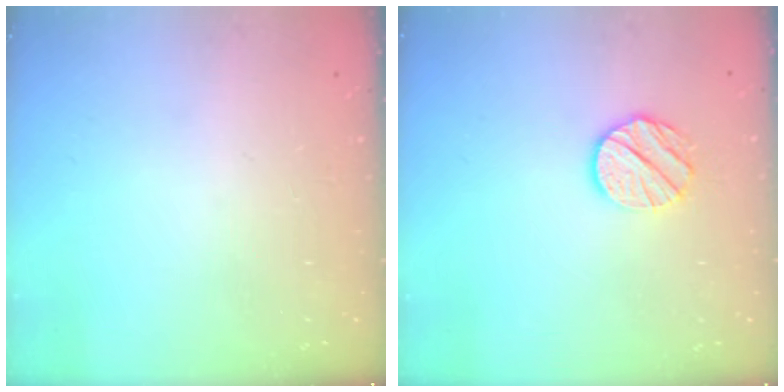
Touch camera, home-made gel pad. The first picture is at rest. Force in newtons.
{"total": 9.6, "press": 9.6, "slide": 0.7}